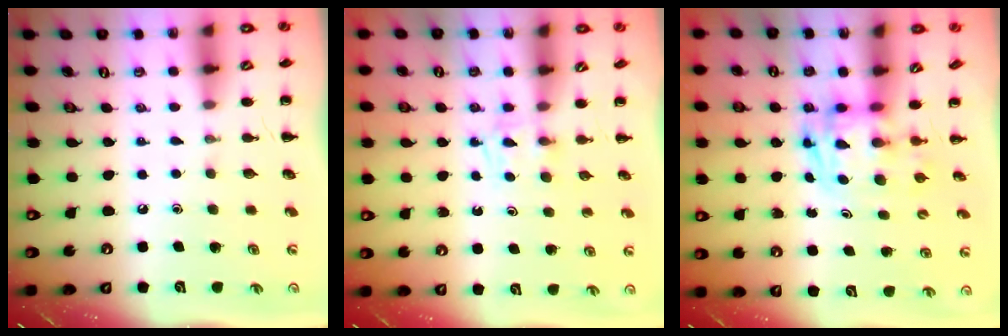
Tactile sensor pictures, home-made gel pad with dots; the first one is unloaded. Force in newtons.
{"total": 2.4, "press": 2.1, "slide": 1.1}
{"total": 2.7, "press": 2.6, "slide": 0.5}